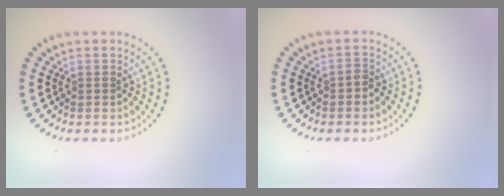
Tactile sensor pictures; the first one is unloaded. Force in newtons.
{"total": 0.8, "press": 0.7, "slide": 0.4}